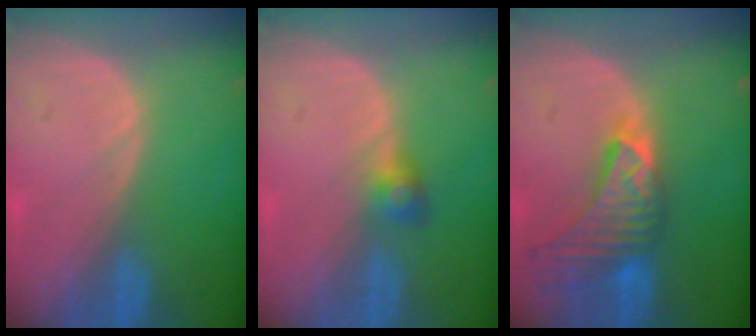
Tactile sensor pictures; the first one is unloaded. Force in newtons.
{"total": 2.5, "press": 2.5, "slide": 0.2}
{"total": 9.0, "press": 8.1, "slide": 3.9}